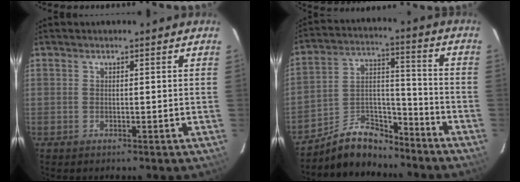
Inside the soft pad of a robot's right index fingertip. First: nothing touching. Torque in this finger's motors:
{"motor_torque": [-0.59, -0.73, -0.17, -0.09]}